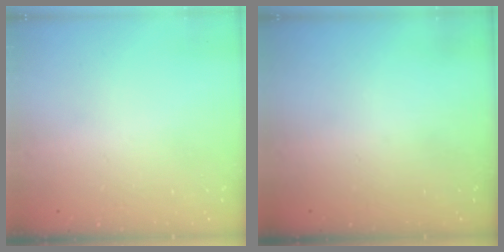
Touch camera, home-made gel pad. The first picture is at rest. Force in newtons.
{"total": 0.0}